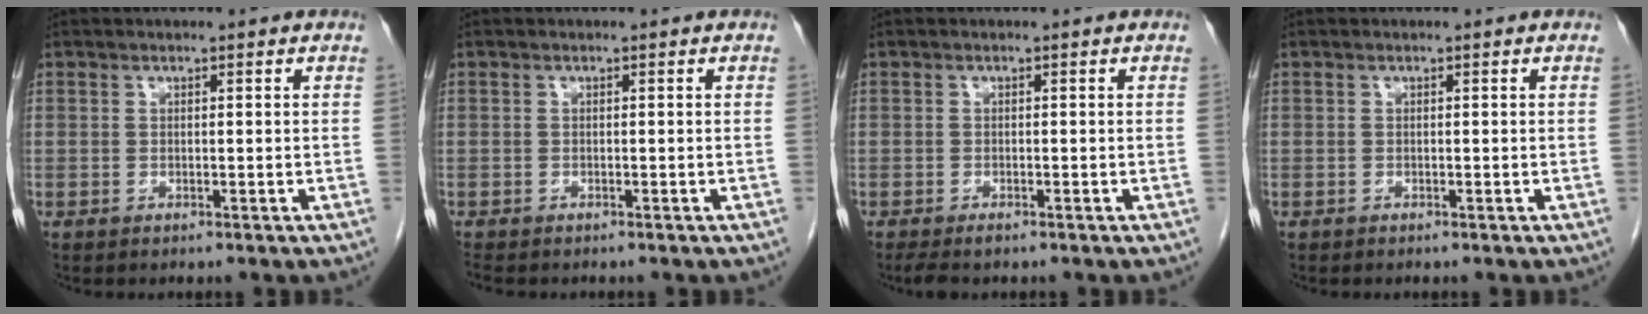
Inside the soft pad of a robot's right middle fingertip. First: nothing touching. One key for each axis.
{"total": 1.7, "fx": -1.5, "fy": 0.4, "fz": 0.7, "tx": -0.021, "ty": -0.009, "tz": -0.021}
{"total": 2.2, "fx": -1.6, "fy": 0.6, "fz": 1.3, "tx": -0.025, "ty": -0.007, "tz": -0.025}
{"total": 0.0}